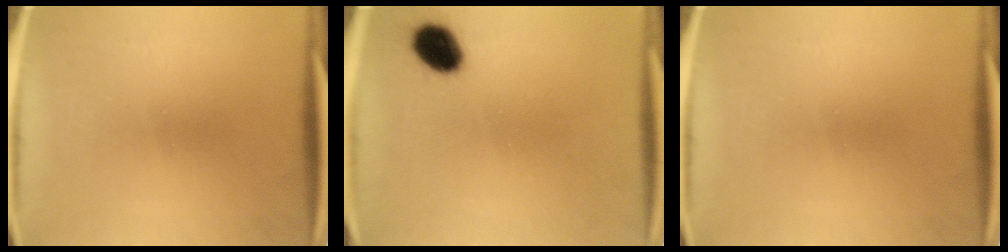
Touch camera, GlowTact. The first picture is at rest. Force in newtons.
{"total": 7.4}
{"total": 0.0}